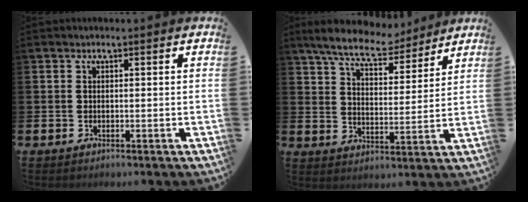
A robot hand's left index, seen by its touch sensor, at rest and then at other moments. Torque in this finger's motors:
{"motor_torque": [1.15, -0.99, 0.57, 0.21]}